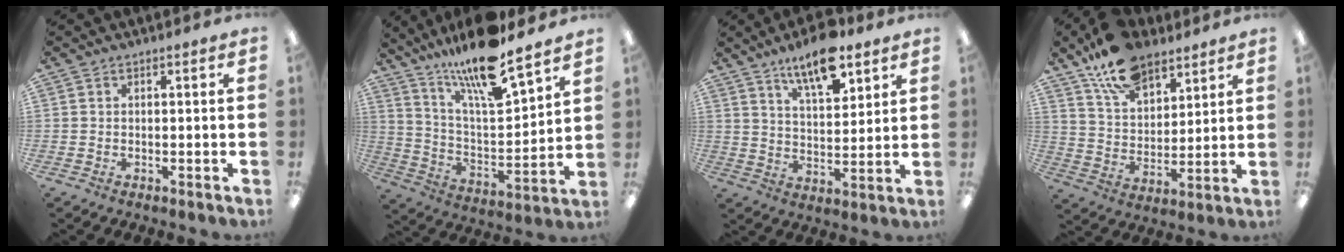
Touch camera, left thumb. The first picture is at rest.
{"total": 17.0, "force": [14.3, 2.2, 8.9], "torque": [-0.173, -0.098, 0.241]}
{"total": 12.2, "force": [8.6, 4.7, 7.3], "torque": [-0.113, -0.045, 0.148]}
{"total": 15.4, "force": [10.9, 8.3, 7.0], "torque": [-0.121, -0.054, 0.202]}